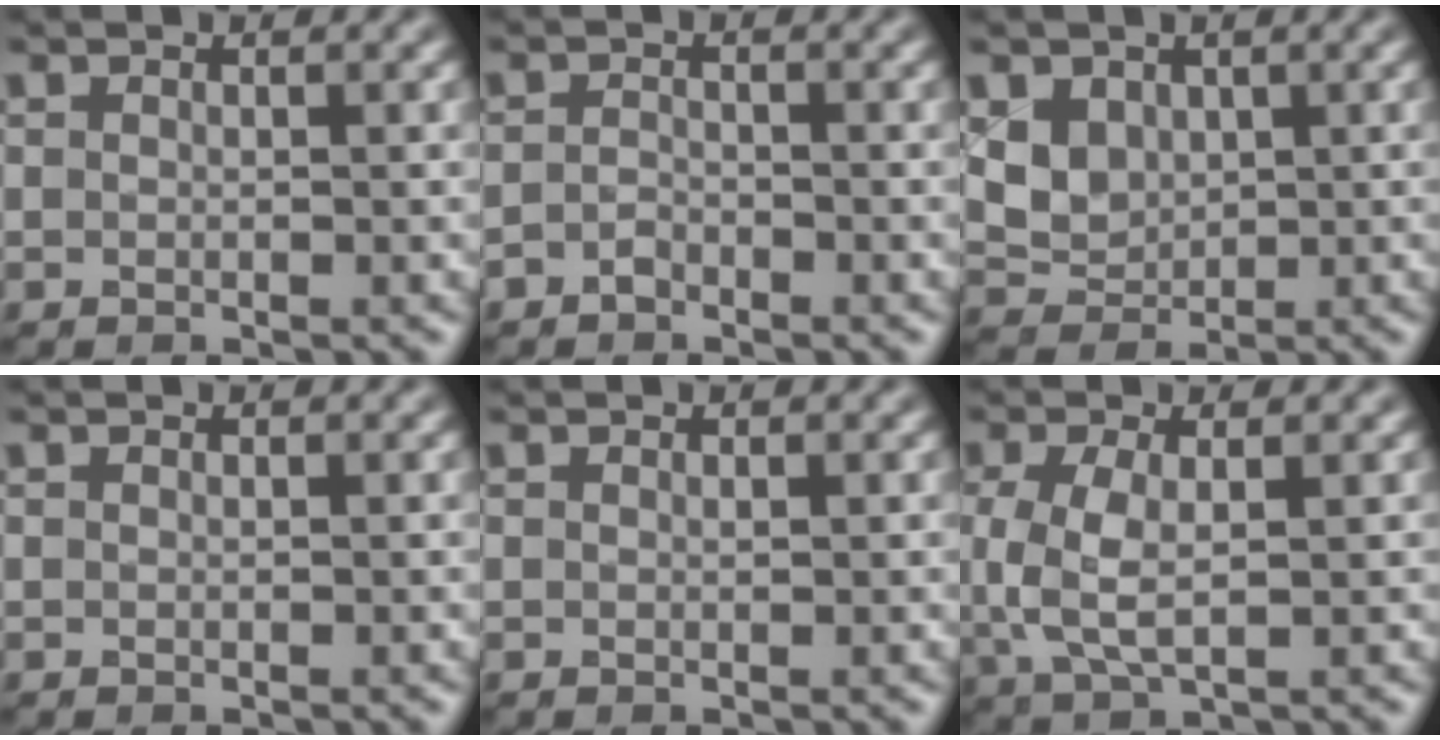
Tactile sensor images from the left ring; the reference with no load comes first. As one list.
[{"total": 1.0, "force": [-0.8, 0.6, 0.4], "torque": [-0.007, 0.002, -0.018]}, {"total": 3.0, "force": [1.1, 2.4, 1.3], "torque": [-0.035, -0.008, 0.025]}, {"total": 0.0}, {"total": 0.0}, {"total": 4.1, "force": [0.2, 1.9, 3.6], "torque": [-0.090, 0.001, 0.005]}]